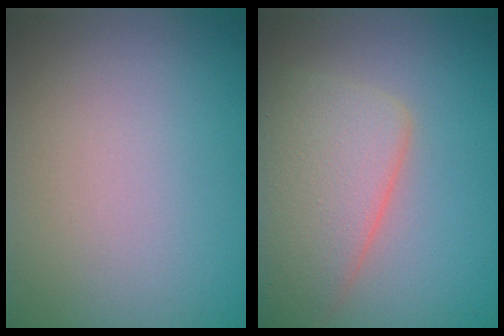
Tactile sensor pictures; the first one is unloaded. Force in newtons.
{"total": 6.5, "press": 6.5, "slide": 0.2}